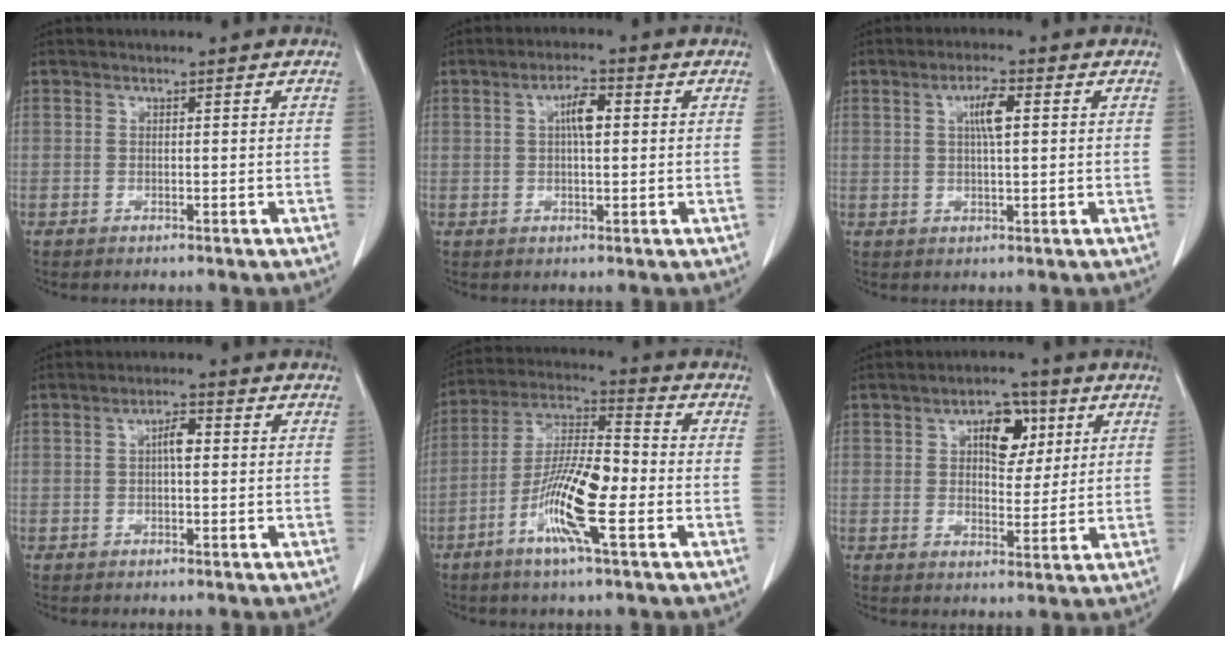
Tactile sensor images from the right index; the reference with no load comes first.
{"total": 4.1, "force": [0.9, 1.2, 3.8], "torque": [-0.066, 0.008, 0.014]}
{"total": 4.2, "force": [1.3, 0.8, 3.9], "torque": [-0.071, 0.003, 0.022]}
{"total": 2.8, "force": [0.4, 1.0, 2.6], "torque": [-0.042, 0.008, 0.004]}
{"total": 13.0, "force": [-4.2, 1.7, 12.1], "torque": [-0.235, -0.002, -0.083]}
{"total": 7.3, "force": [2.9, 4.0, 5.3], "torque": [-0.075, 0.017, 0.046]}